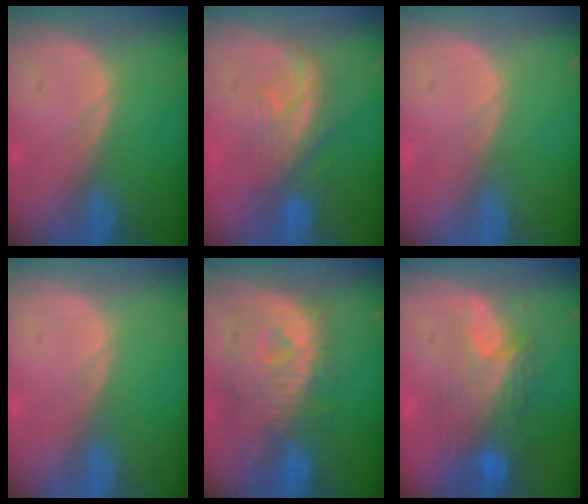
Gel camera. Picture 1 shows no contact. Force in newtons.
{"total": 6.1, "press": 6.0, "slide": 1.1}
{"total": 0.0}
{"total": 0.0}
{"total": 10.8, "press": 9.6, "slide": 4.9}
{"total": 9.7, "press": 8.2, "slide": 5.2}